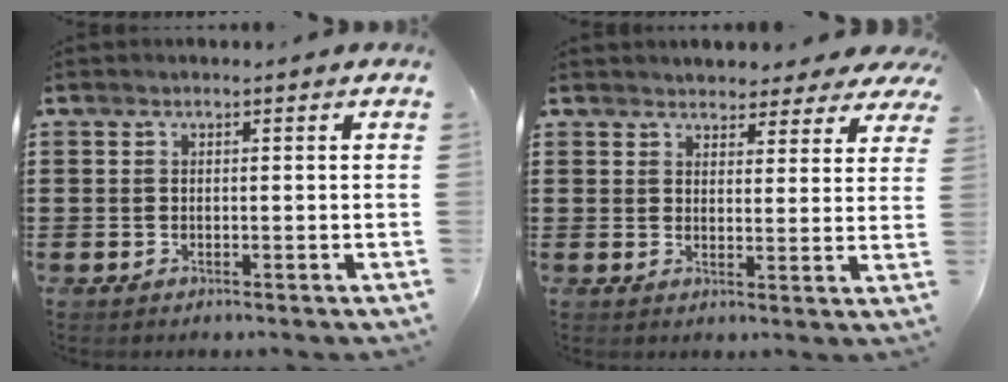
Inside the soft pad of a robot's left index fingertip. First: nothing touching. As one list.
[{"total": 3.5, "force": [3.3, 0.9, 0.2], "torque": [-0.012, -0.014, 0.060]}]